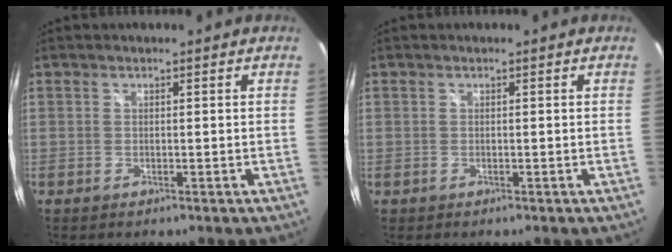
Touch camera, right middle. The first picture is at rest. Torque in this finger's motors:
{"motor_torque": [-0.32, 0.05, -0.02, 0.01]}